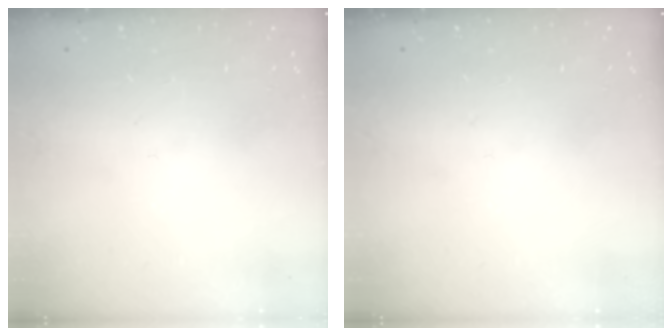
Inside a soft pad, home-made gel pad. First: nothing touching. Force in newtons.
{"total": 0.0}